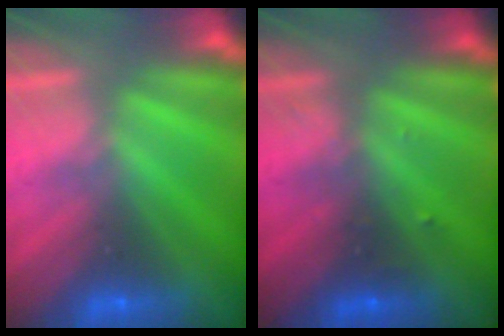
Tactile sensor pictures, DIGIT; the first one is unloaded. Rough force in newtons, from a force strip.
{"total": 2.4}